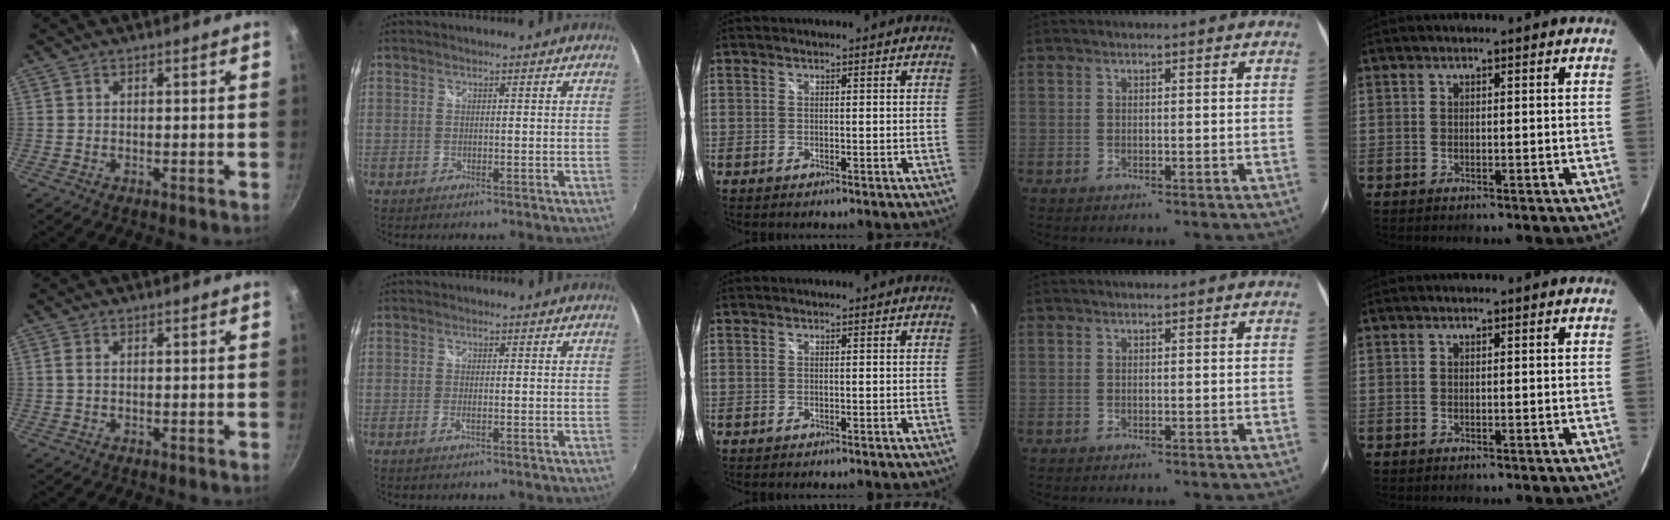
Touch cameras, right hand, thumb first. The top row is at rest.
{"thumb": {"total": 1.4, "force": [0.1, 0.8, 1.2], "torque": [-0.028, 0.003, -0.001]}, "index": {"total": 1.6, "force": [-0.6, 0.5, 1.4], "torque": [-0.028, -0.002, -0.009]}}